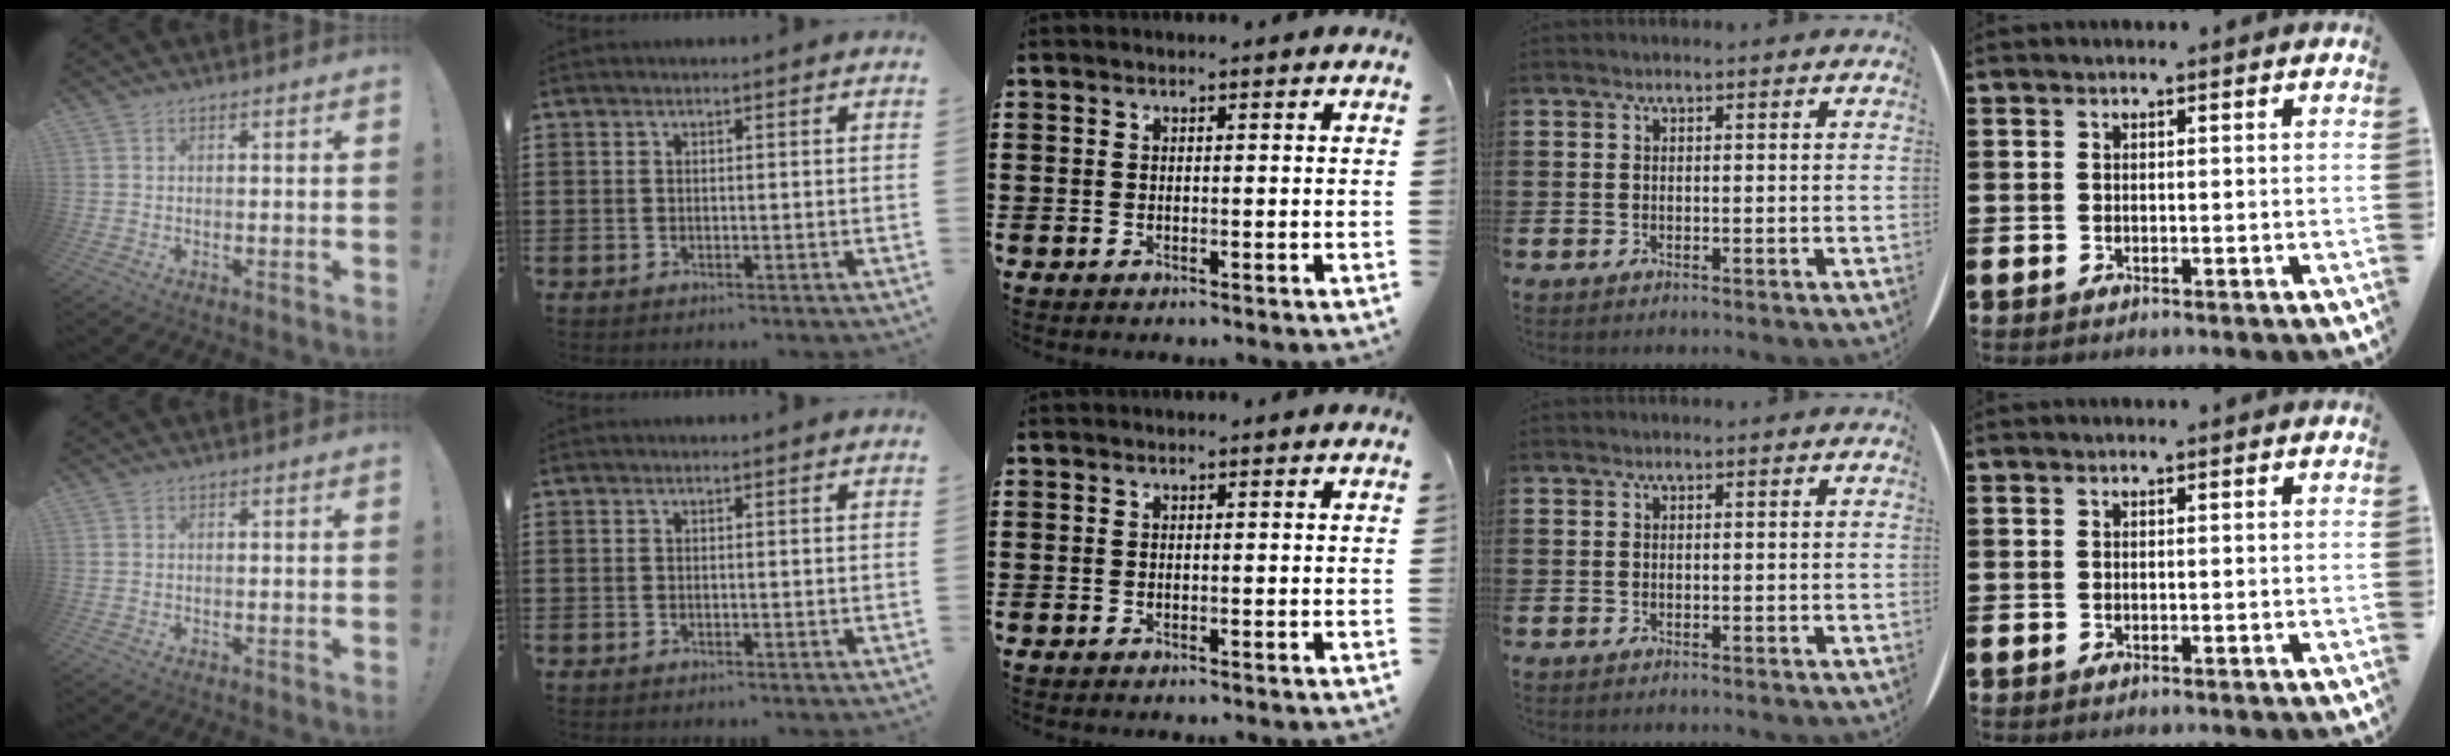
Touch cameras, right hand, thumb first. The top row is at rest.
{}